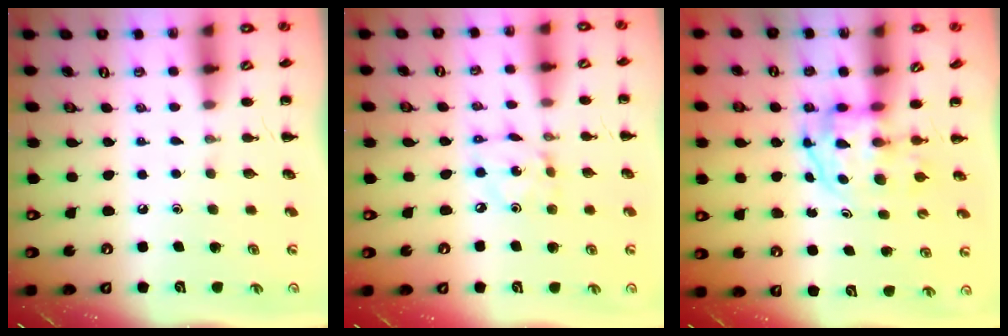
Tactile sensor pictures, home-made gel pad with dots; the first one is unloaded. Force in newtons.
{"total": 3.2, "press": 3.1, "slide": 0.5}
{"total": 3.5, "press": 3.5, "slide": 0.5}